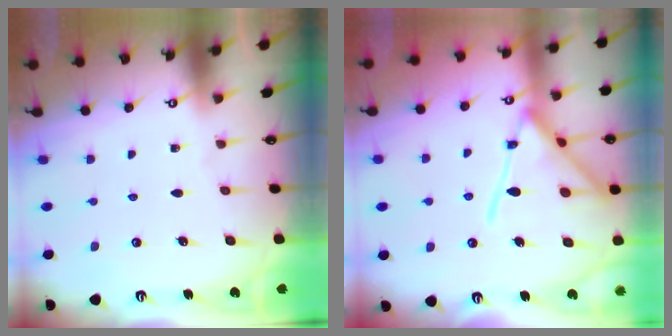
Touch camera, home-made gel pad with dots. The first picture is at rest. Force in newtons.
{"total": 17.0, "press": 16.9, "slide": 1.3}